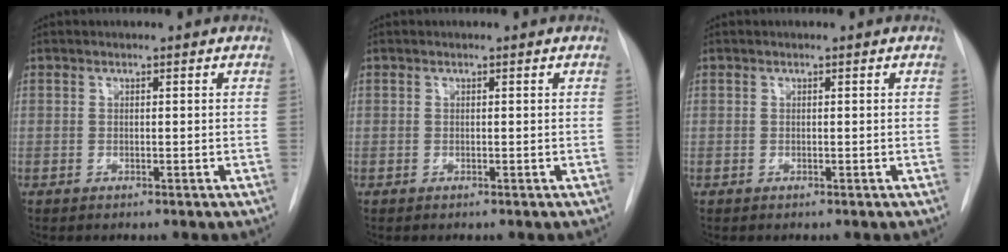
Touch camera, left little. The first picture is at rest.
{"total": 0.0}
{"total": 0.0}